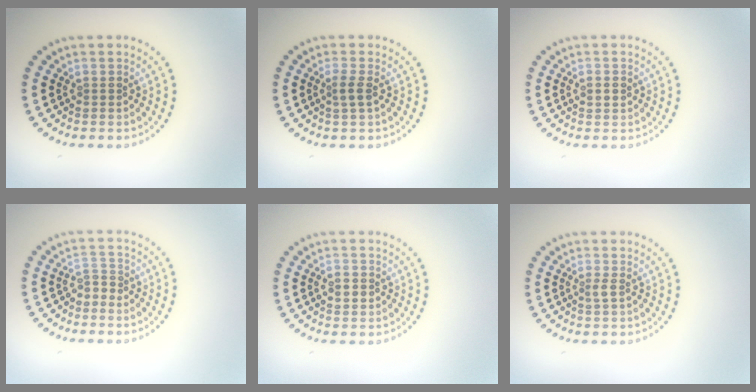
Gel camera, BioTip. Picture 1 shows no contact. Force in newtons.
{"total": 1.3, "press": 1.1, "slide": 0.7}
{"total": 1.1, "press": 1.1, "slide": 0.1}
{"total": 1.3, "press": 0.9, "slide": 0.9}
{"total": 2.2, "press": 2.2, "slide": 0.1}
{"total": 0.8, "press": 0.5, "slide": 0.6}